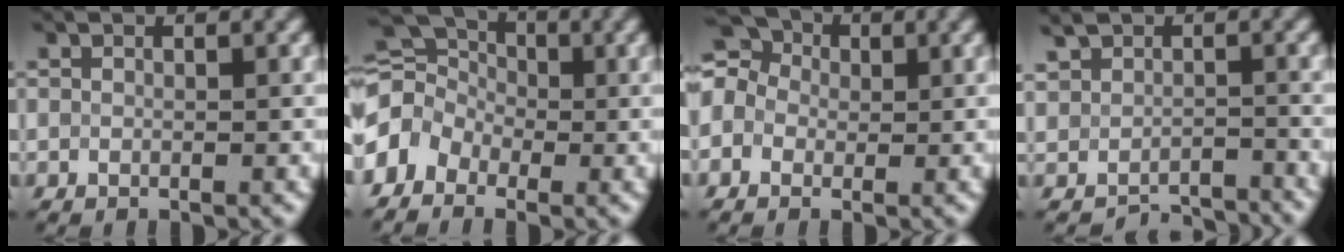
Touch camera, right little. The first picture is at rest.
{"total": 5.5, "force": [-1.6, 4.0, 3.4], "torque": [-0.065, 0.021, -0.041]}
{"total": 6.9, "force": [1.2, 5.7, 3.7], "torque": [-0.068, 0.041, -0.024]}
{"total": 3.2, "force": [-2.2, 2.1, 0.8], "torque": [0.001, -0.008, -0.042]}